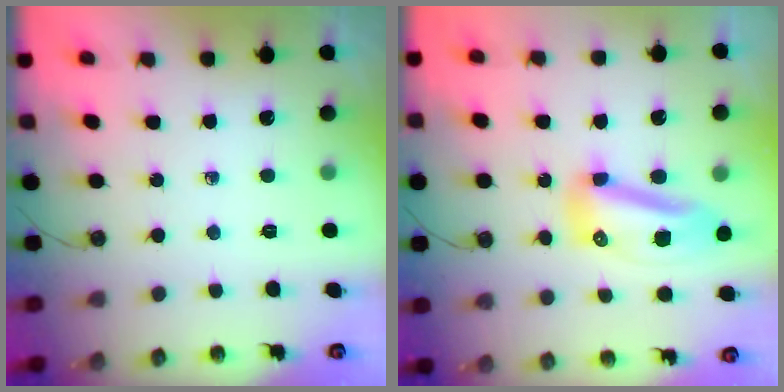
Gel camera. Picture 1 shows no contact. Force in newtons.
{"total": 11.5, "press": 11.4, "slide": 1.3}